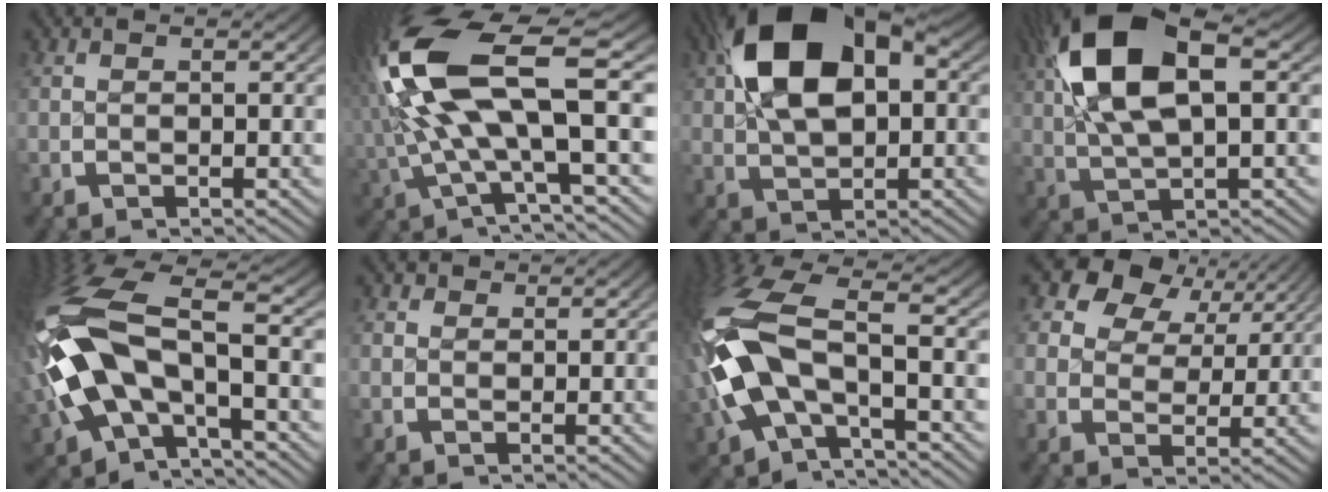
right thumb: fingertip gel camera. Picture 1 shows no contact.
{"total": 12.6, "force": [1.0, 5.9, 11.1], "torque": [-0.233, -0.004, 0.025]}
{"total": 12.4, "force": [2.9, 7.3, 9.6], "torque": [-0.204, -0.010, 0.064]}
{"total": 10.8, "force": [2.7, 5.4, 9.0], "torque": [-0.191, -0.004, 0.057]}
{"total": 13.0, "force": [-1.0, 7.9, 10.3], "torque": [-0.280, -0.039, 0.013]}
{"total": 1.3, "force": [0.9, 0.9, 0.4], "torque": [-0.006, -0.005, 0.015]}
{"total": 11.4, "force": [-1.1, 6.8, 9.1], "torque": [-0.255, -0.035, 0.009]}
{"total": 7.1, "force": [3.6, 4.3, 4.3], "torque": [-0.081, -0.006, 0.066]}